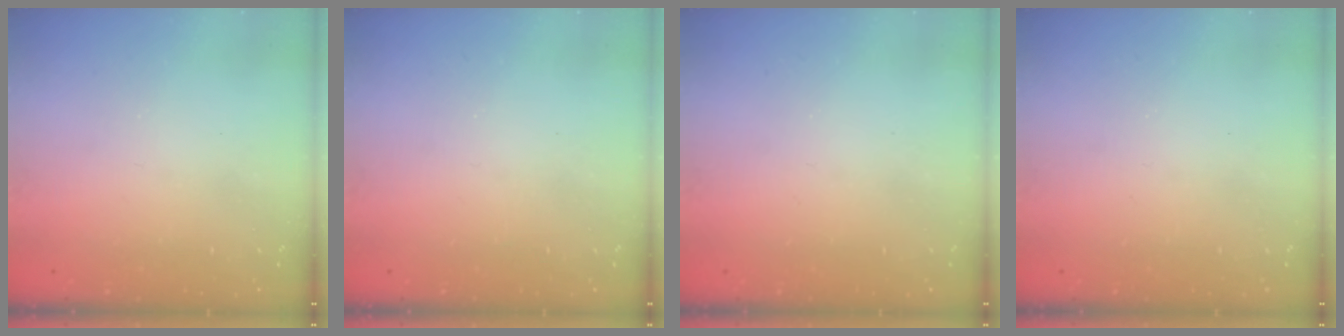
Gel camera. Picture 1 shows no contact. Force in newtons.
{"total": 0.0}
{"total": 0.0}
{"total": 0.0}